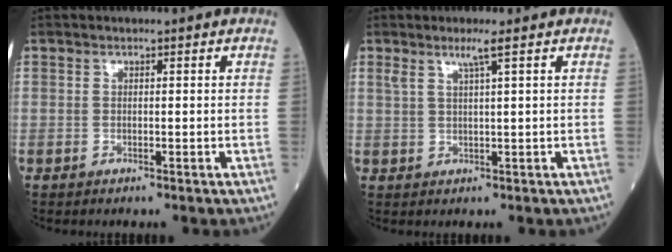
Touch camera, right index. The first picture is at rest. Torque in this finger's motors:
{"motor_torque": [0.25, 0.32, -0.03, 0.04]}